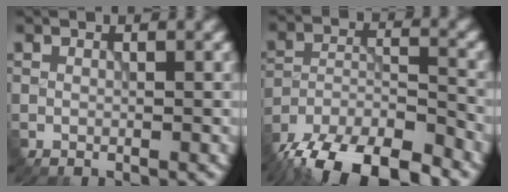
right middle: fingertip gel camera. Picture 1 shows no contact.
{"total": 12.2, "force": [-10.1, 3.7, 5.8], "torque": [-0.100, -0.020, -0.158]}